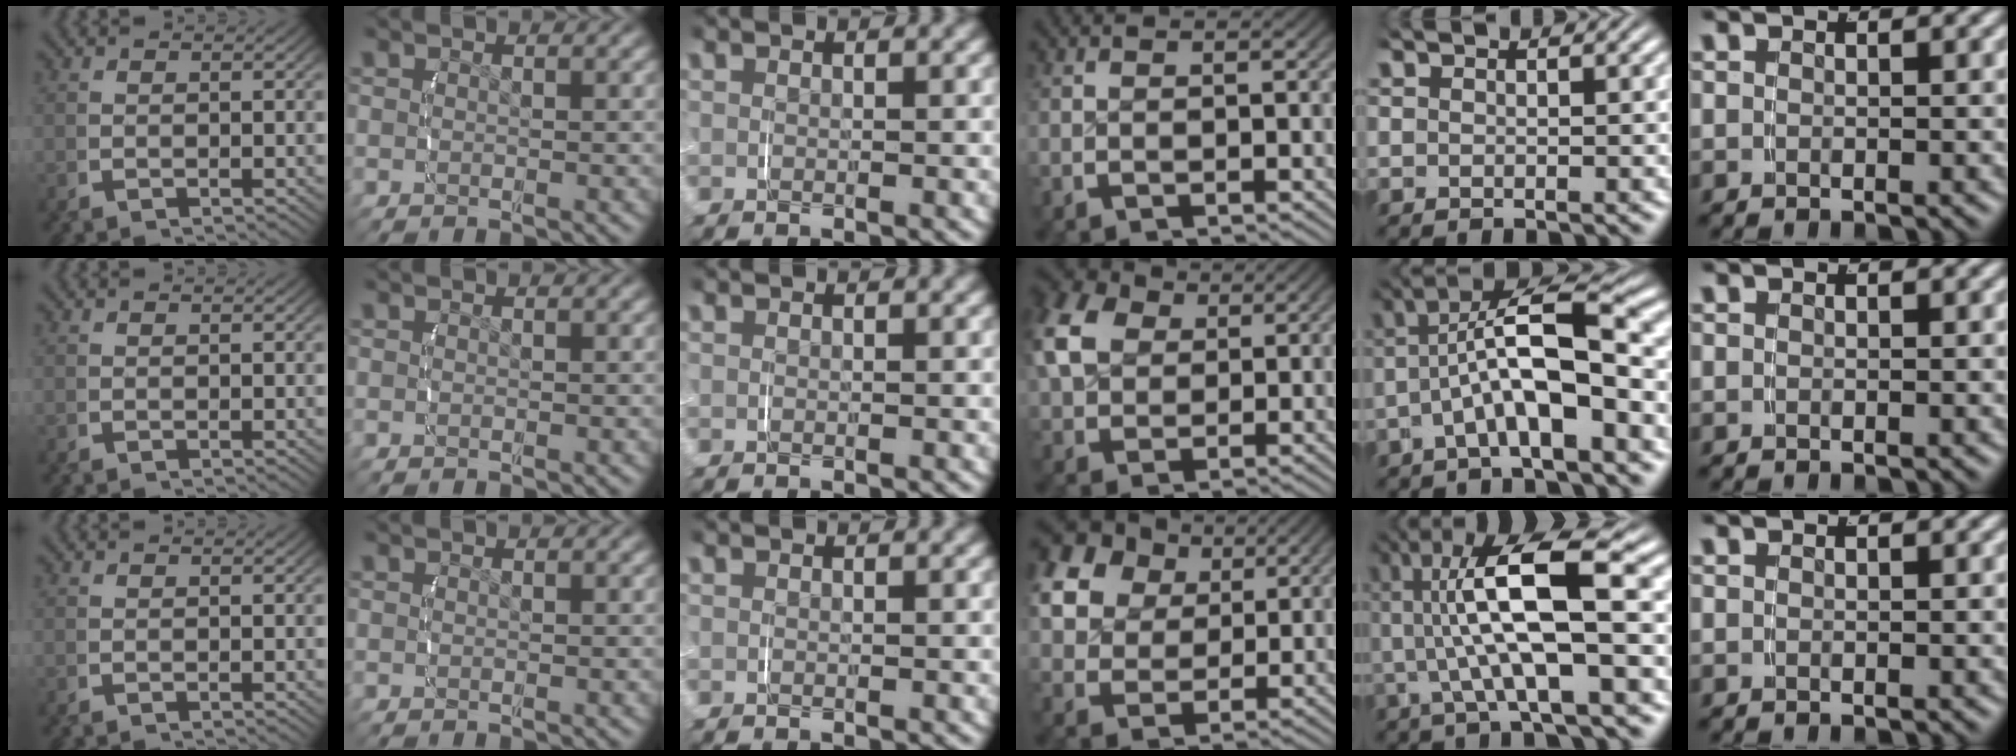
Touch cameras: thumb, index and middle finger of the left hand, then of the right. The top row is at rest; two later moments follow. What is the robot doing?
{"motion": "grasp_and_lifting", "object": "velcro strap"}